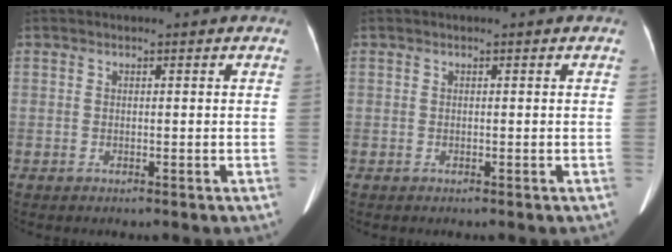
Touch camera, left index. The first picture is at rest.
{"total": 0.0}